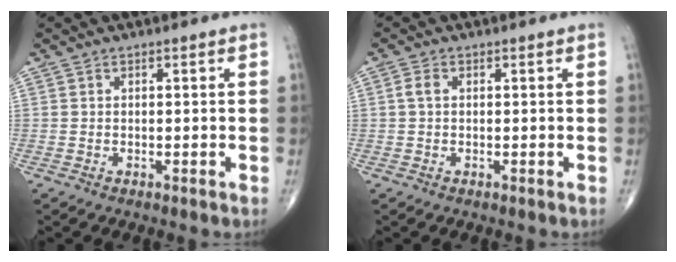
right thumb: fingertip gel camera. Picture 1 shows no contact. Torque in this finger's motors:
{"motor_torque": [-0.15, 0.10, 0.16, 0.00, 0.01]}